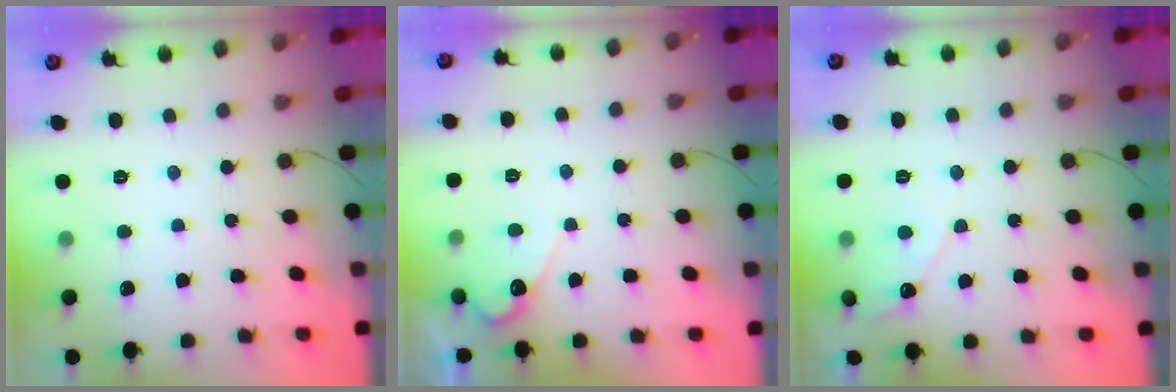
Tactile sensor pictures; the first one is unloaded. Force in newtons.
{"total": 4.0, "press": 4.0, "slide": 0.3}
{"total": 5.2, "press": 5.2, "slide": 0.5}